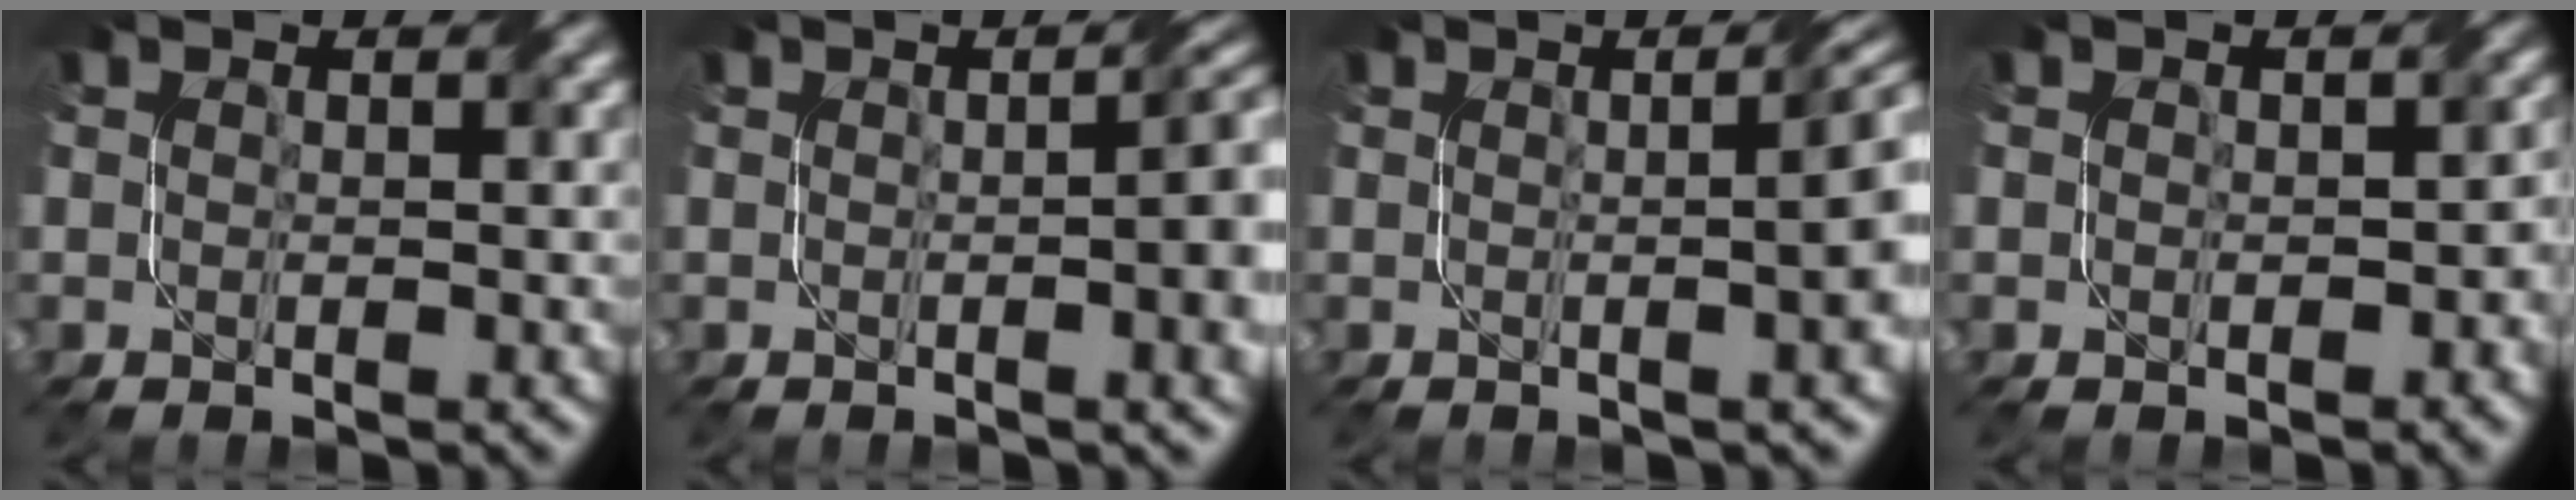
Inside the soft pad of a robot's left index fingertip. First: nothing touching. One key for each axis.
{"total": 7.6, "fx": -0.1, "fy": 2.9, "fz": 7.0, "tx": -0.041, "ty": 0.015, "tz": -0.005}
{"total": 8.3, "fx": 0.5, "fy": 3.6, "fz": 7.5, "tx": -0.028, "ty": 0.032, "tz": -0.007}
{"total": 2.3, "fx": -0.2, "fy": 1.8, "fz": 1.4, "tx": -0.011, "ty": -0.005, "tz": -0.005}